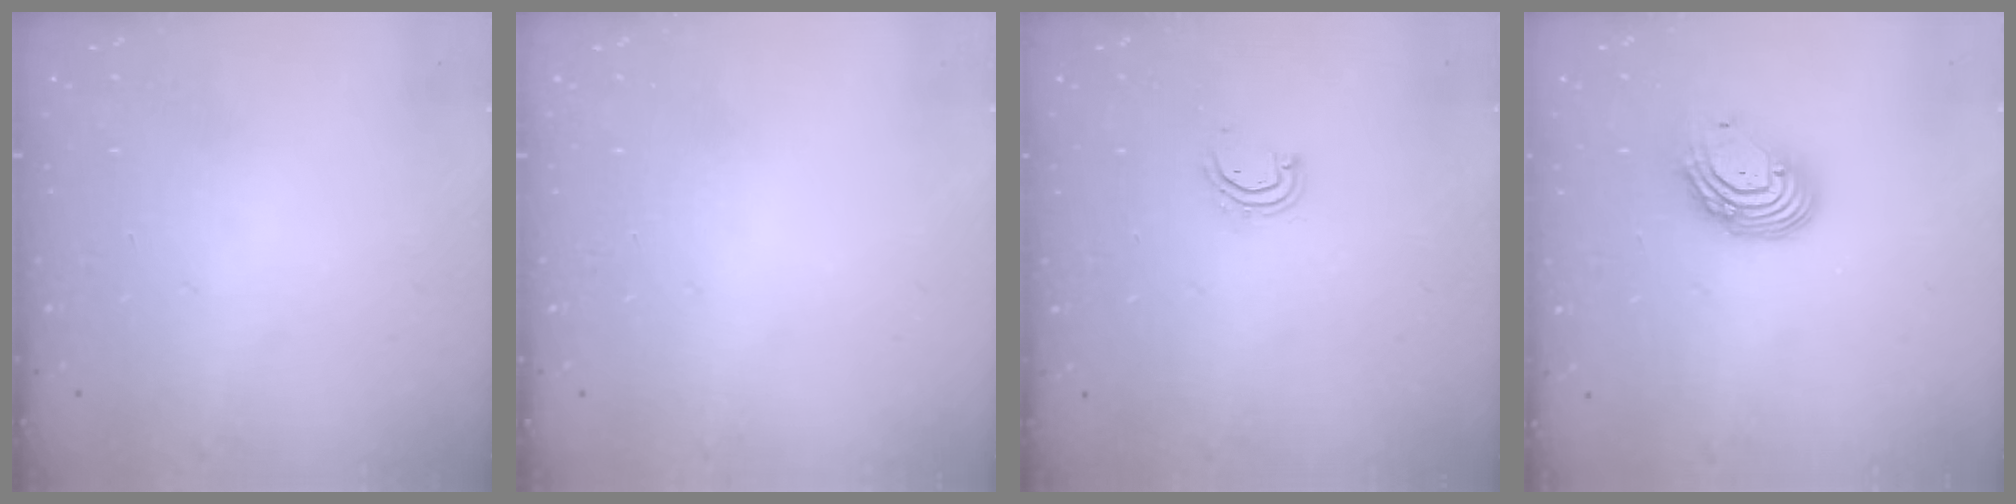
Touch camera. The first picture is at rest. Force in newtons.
{"total": 0.0}
{"total": 4.0, "press": 4.0, "slide": 0.3}
{"total": 9.4, "press": 9.3, "slide": 1.1}